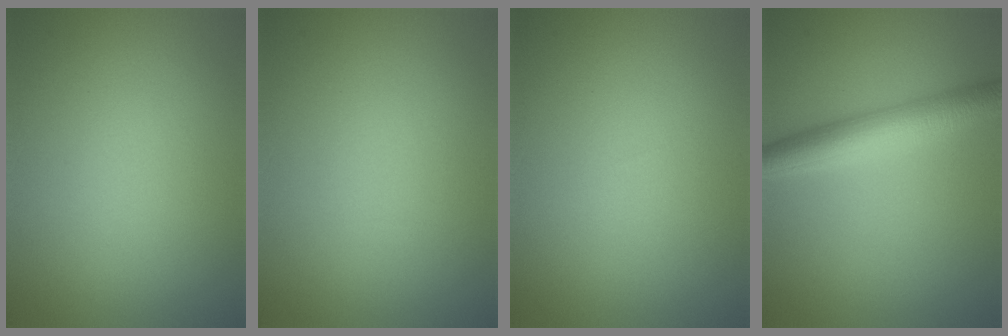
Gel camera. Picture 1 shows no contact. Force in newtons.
{"total": 0.0}
{"total": 0.0}
{"total": 5.1, "press": 5.1, "slide": 0.1}